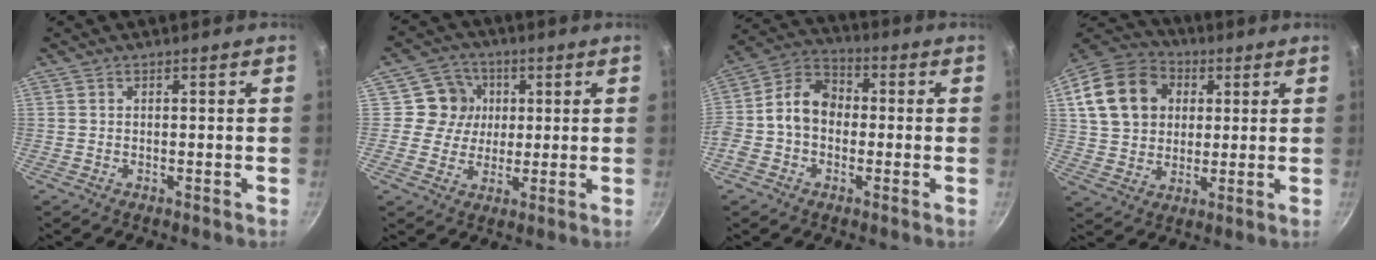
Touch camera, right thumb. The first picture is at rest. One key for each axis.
{"total": 7.5, "fx": 1.5, "fy": 7.2, "fz": 1.7, "tx": 0.016, "ty": 0.001, "tz": 0.013}
{"total": 10.5, "fx": -0.7, "fy": 8.2, "fz": 6.6, "tx": -0.087, "ty": 0.035, "tz": -0.039}
{"total": 17.3, "fx": 4.5, "fy": 13.7, "fz": 9.5, "tx": -0.157, "ty": 0.018, "tz": 0.075}